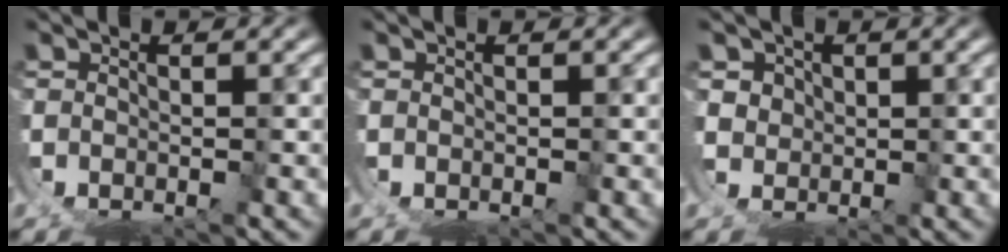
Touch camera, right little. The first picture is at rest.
{"total": 0.0}
{"total": 3.7, "force": [1.5, 3.0, 1.5], "torque": [-0.042, -0.012, 0.032]}